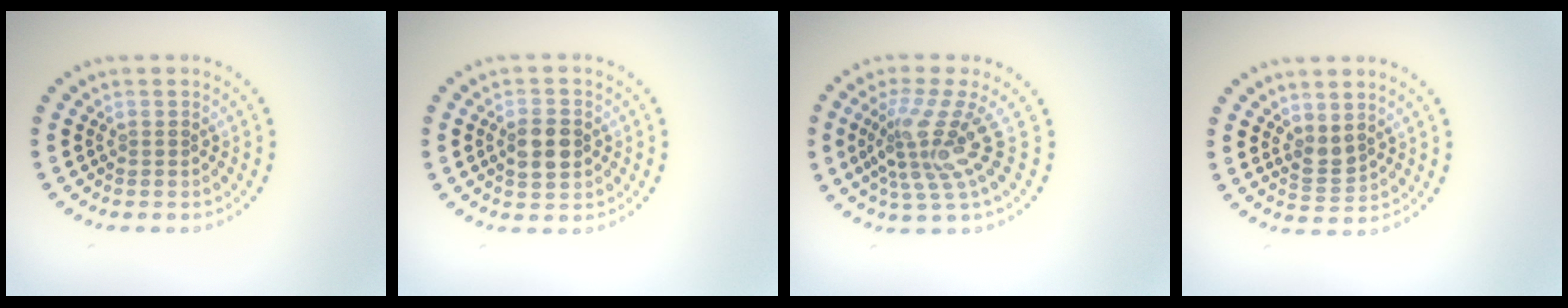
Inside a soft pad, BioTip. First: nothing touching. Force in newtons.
{"total": 3.4, "press": 3.4, "slide": 0.2}
{"total": 4.4, "press": 2.9, "slide": 3.4}
{"total": 1.8, "press": 1.5, "slide": 1.0}